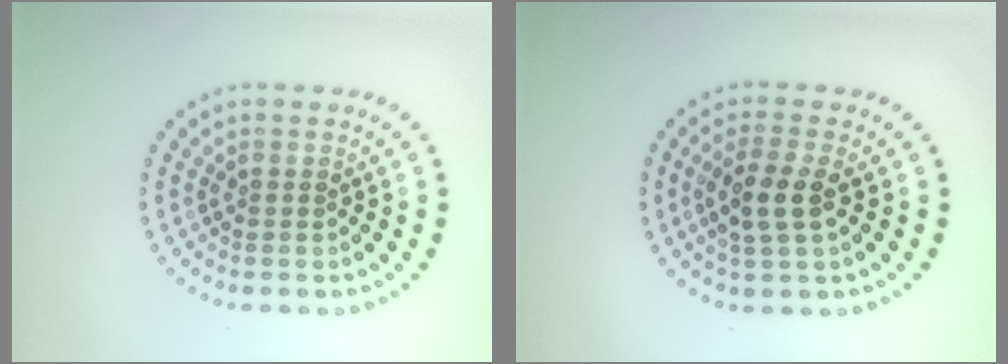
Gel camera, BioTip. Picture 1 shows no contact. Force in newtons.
{"total": 2.9, "press": 2.8, "slide": 0.9}